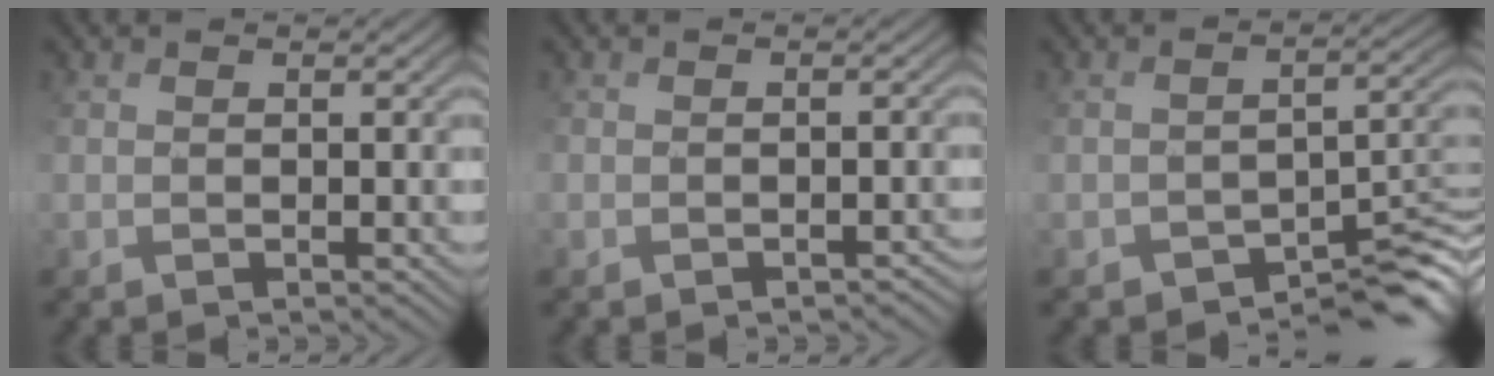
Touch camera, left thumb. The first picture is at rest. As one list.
[{"total": 2.1, "force": [-1.7, 1.1, 0.4], "torque": [0.011, -0.004, -0.025]}, {"total": 6.0, "force": [-4.5, 2.5, 3.2], "torque": [-0.027, -0.017, -0.068]}]